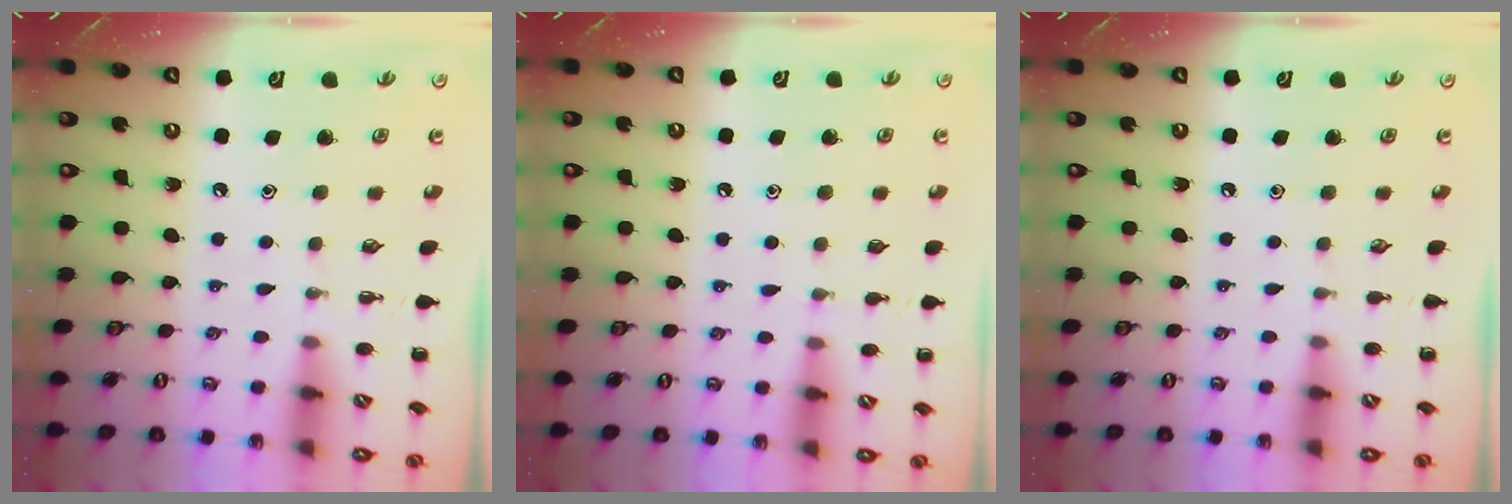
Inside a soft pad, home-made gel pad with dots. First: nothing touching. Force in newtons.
{"total": 2.6, "press": 2.4, "slide": 1.0}
{"total": 0.0}